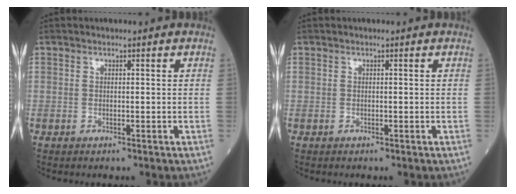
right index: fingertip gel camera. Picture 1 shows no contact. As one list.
[{"total": 0.0}]